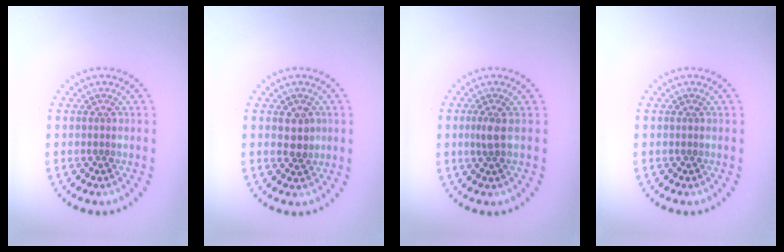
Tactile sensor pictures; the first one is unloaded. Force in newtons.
{"total": 1.9, "press": 1.8, "slide": 0.6}
{"total": 1.3, "press": 1.1, "slide": 0.7}
{"total": 0.0}